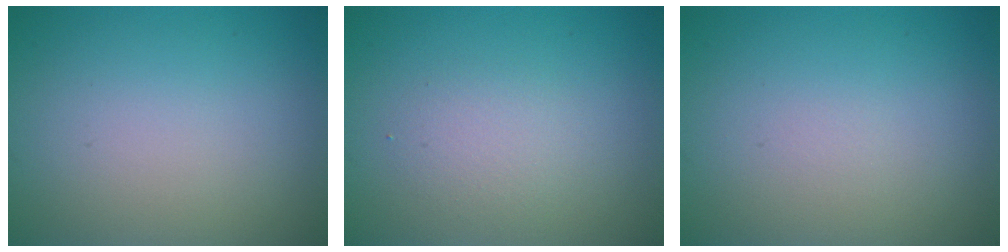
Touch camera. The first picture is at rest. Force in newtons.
{"total": 1.8, "press": 1.8, "slide": 0.1}
{"total": 0.0}